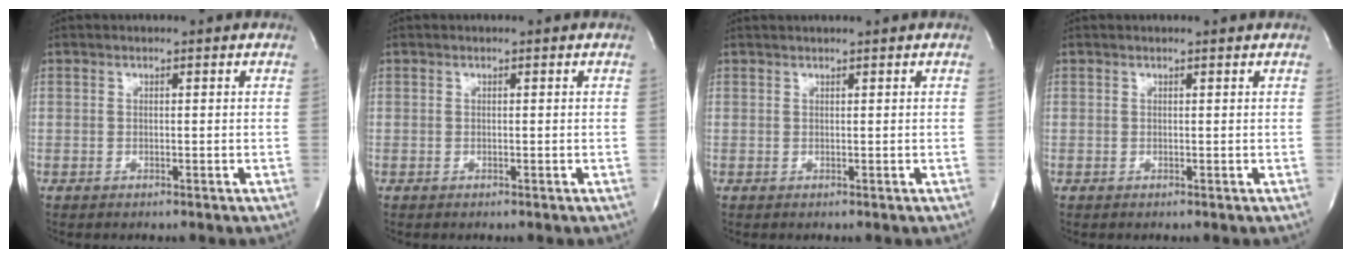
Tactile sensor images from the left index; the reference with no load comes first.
{"total": 0.0}
{"total": 1.9, "force": [1.7, -0.4, 0.8], "torque": [-0.008, 0.017, 0.031]}
{"total": 0.9, "force": [0.9, -0.1, 0.2], "torque": [-0.010, 0.002, 0.011]}